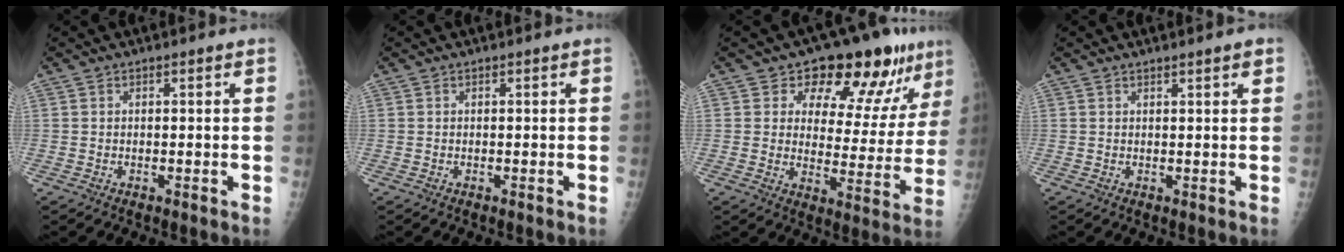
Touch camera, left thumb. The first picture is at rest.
{"total": 0.0}
{"total": 15.8, "force": [10.7, 7.7, 8.8], "torque": [-0.058, -0.056, 0.138]}
{"total": 1.5, "force": [1.0, 0.1, 1.0], "torque": [-0.012, -0.005, 0.014]}